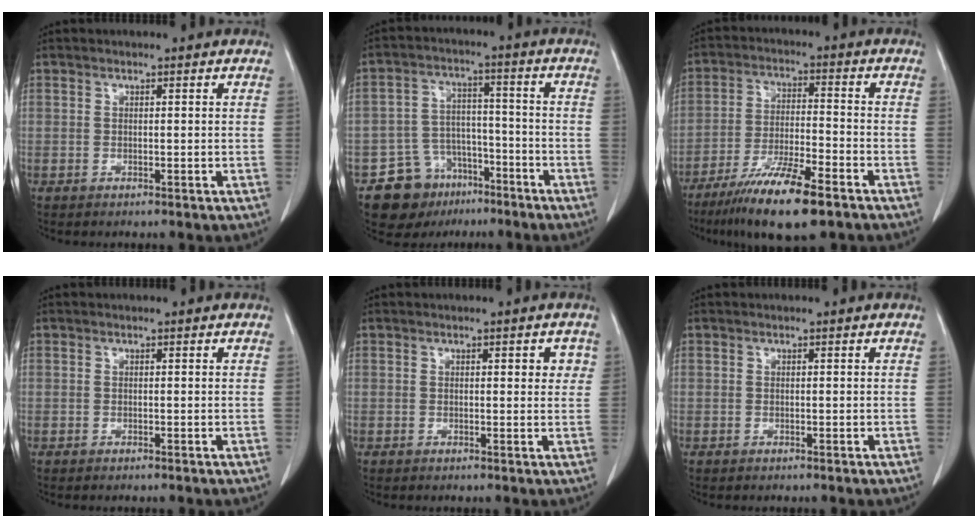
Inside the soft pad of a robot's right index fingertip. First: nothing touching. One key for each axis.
{"total": 10.1, "fx": -6.5, "fy": 7.1, "fz": 2.9, "tx": -0.050, "ty": 0.031, "tz": -0.099}
{"total": 12.4, "fx": -8.3, "fy": 1.6, "fz": 9.0, "tx": -0.163, "ty": -0.027, "tz": -0.144}
{"total": 0.0}
{"total": 2.6, "fx": 0.9, "fy": 1.2, "fz": 2.1, "tx": -0.020, "ty": 0.002, "tz": 0.008}
{"total": 0.0}